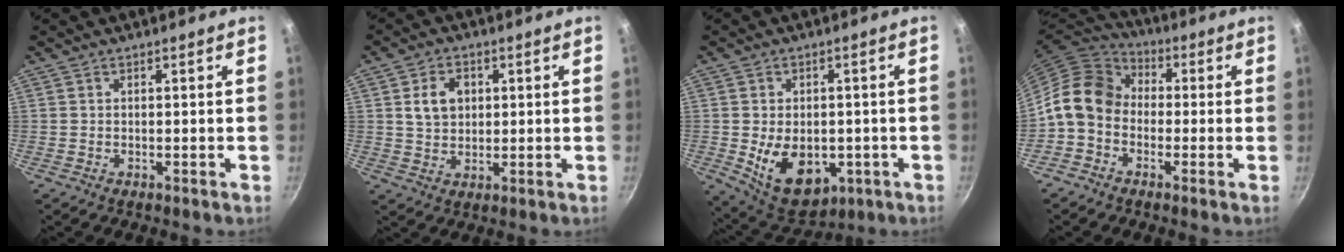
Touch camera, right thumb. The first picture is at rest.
{"total": 6.4, "force": [1.5, 4.9, 3.9], "torque": [-0.051, 0.001, 0.027]}
{"total": 12.6, "force": [-2.4, 8.5, 9.0], "torque": [-0.110, -0.006, -0.013]}
{"total": 11.1, "force": [-0.9, 8.9, 6.6], "torque": [-0.094, 0.037, -0.042]}